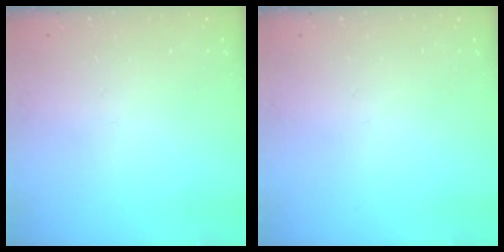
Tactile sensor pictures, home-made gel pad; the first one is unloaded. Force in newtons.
{"total": 0.0}